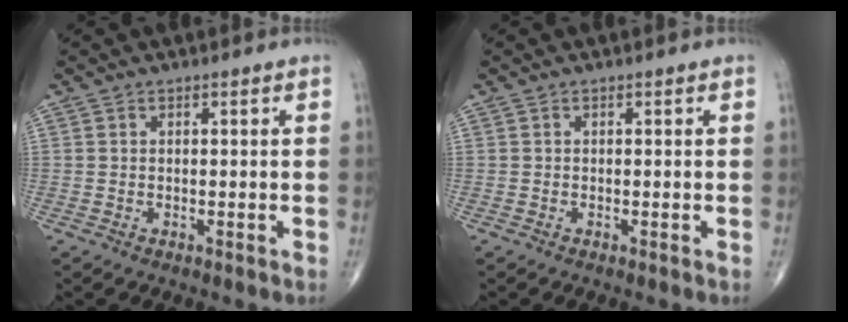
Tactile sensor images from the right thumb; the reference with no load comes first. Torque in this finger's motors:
{"motor_torque": [0.00, 0.00, 0.00, 0.00, 0.01]}